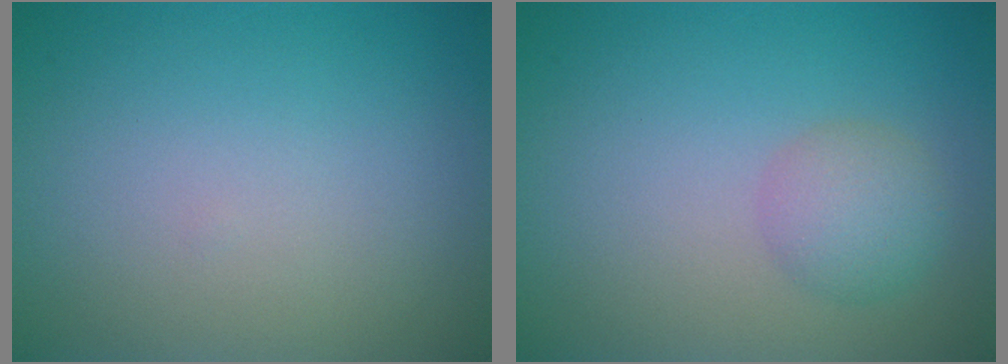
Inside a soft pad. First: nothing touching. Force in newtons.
{"total": 2.5, "press": 2.5, "slide": 0.1}